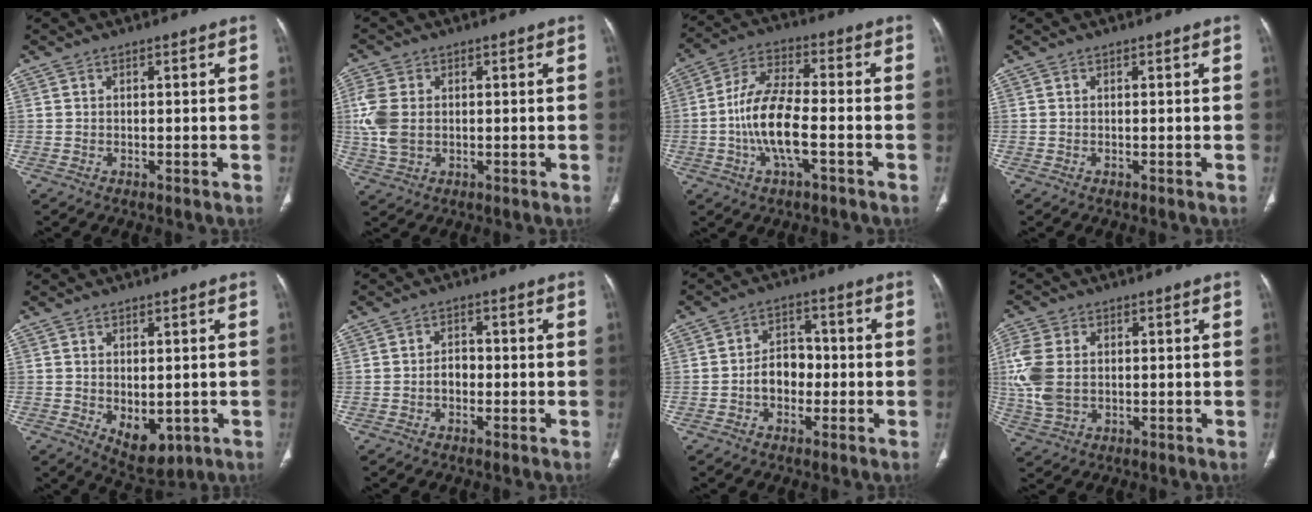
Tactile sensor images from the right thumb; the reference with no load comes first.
{"total": 7.1, "force": [0.5, 4.9, 5.1], "torque": [-0.130, 0.003, 0.014]}
{"total": 11.8, "force": [-3.0, 4.4, 10.6], "torque": [-0.215, 0.029, -0.060]}
{"total": 0.0}
{"total": 6.8, "force": [-1.2, 4.0, 5.3], "torque": [-0.061, -0.008, 0.001]}
{"total": 2.6, "force": [-0.8, 1.9, 1.6], "torque": [-0.013, 0.012, -0.020]}
{"total": 6.1, "force": [-1.4, 4.6, 3.8], "torque": [-0.036, 0.026, -0.035]}
{"total": 9.4, "force": [0.7, 6.4, 6.8], "torque": [-0.169, 0.006, 0.021]}